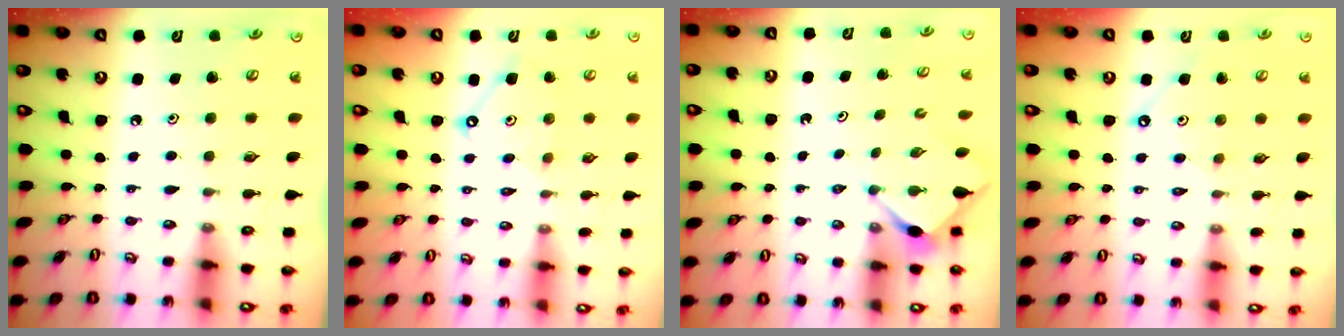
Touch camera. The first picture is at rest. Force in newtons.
{"total": 8.9, "press": 8.9, "slide": 0.8}
{"total": 2.9, "press": 2.9, "slide": 0.4}
{"total": 2.1, "press": 2.1, "slide": 0.4}